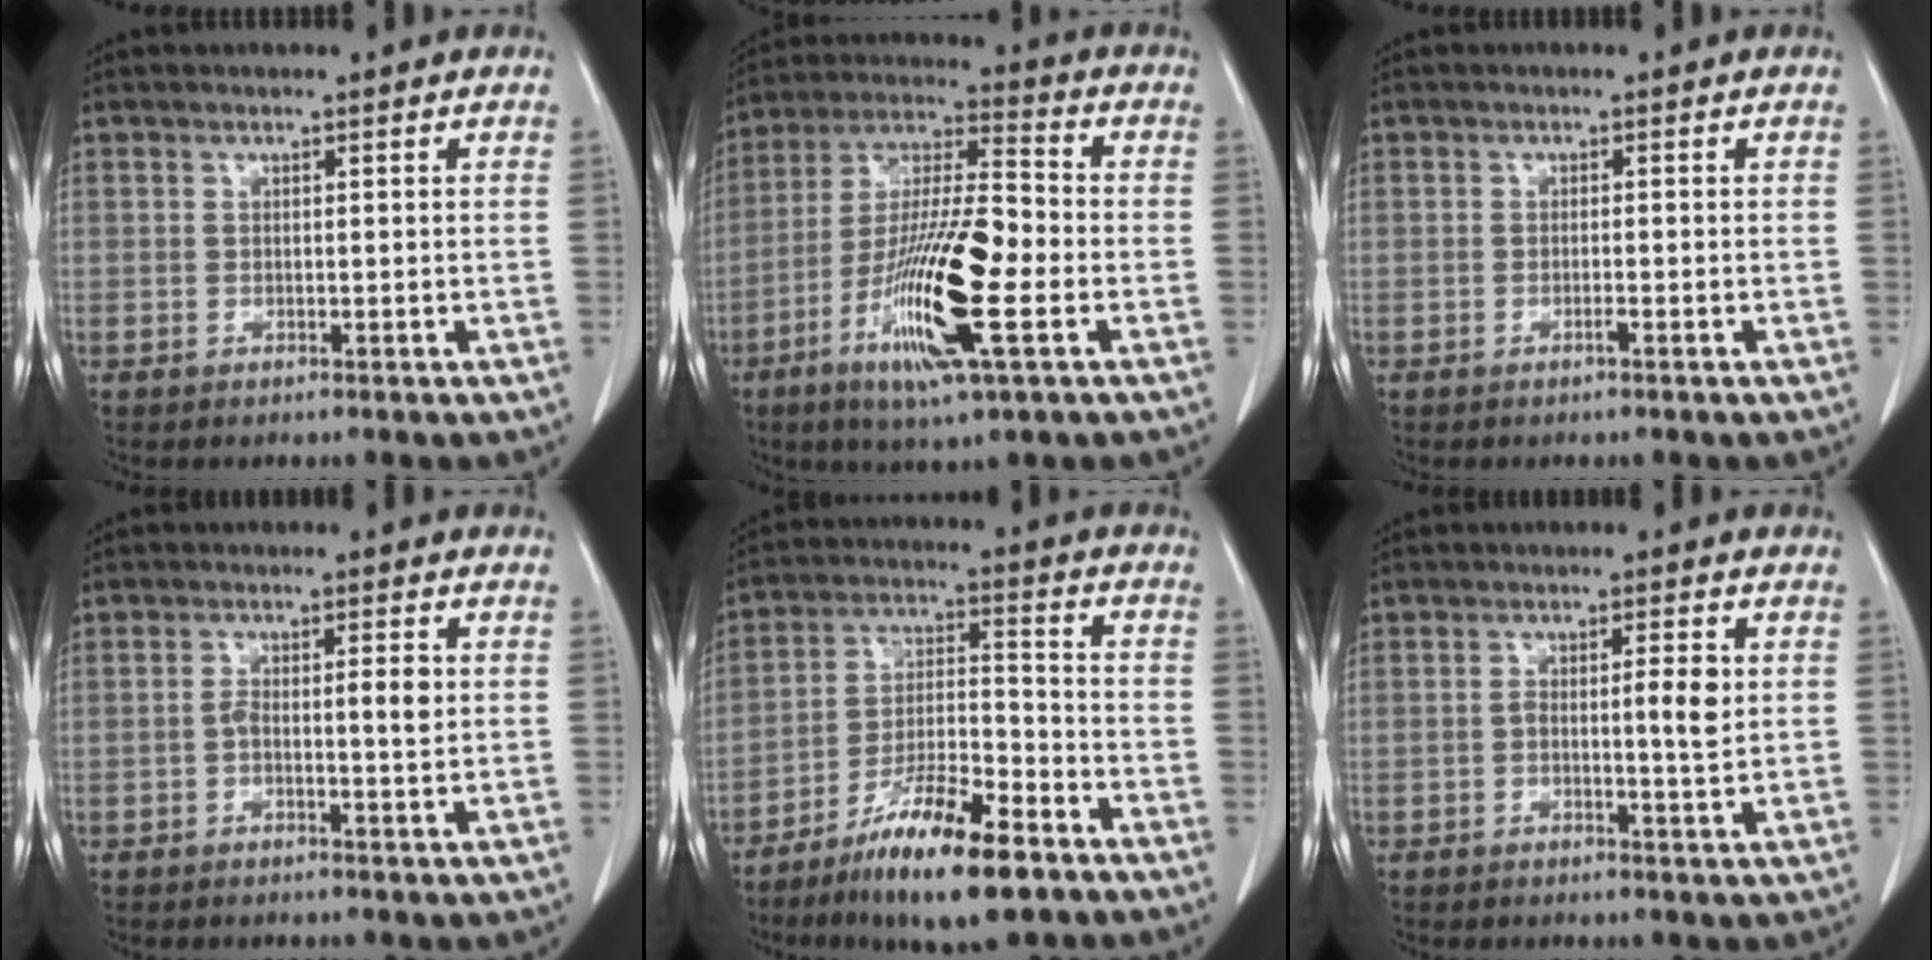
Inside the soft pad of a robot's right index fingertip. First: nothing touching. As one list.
[{"total": 17.4, "force": [-5.6, 2.0, 16.3], "torque": [-0.321, -0.016, -0.101]}, {"total": 0.7, "force": [-0.4, 0.0, 0.5], "torque": [-0.013, 0.001, -0.006]}, {"total": 3.7, "force": [-0.2, 0.8, 3.6], "torque": [-0.064, 0.007, -0.002]}, {"total": 14.2, "force": [-9.3, 2.4, 10.5], "torque": [-0.196, -0.017, -0.164]}, {"total": 4.2, "force": [0.2, 0.7, 4.2], "torque": [-0.064, 0.001, 0.002]}]